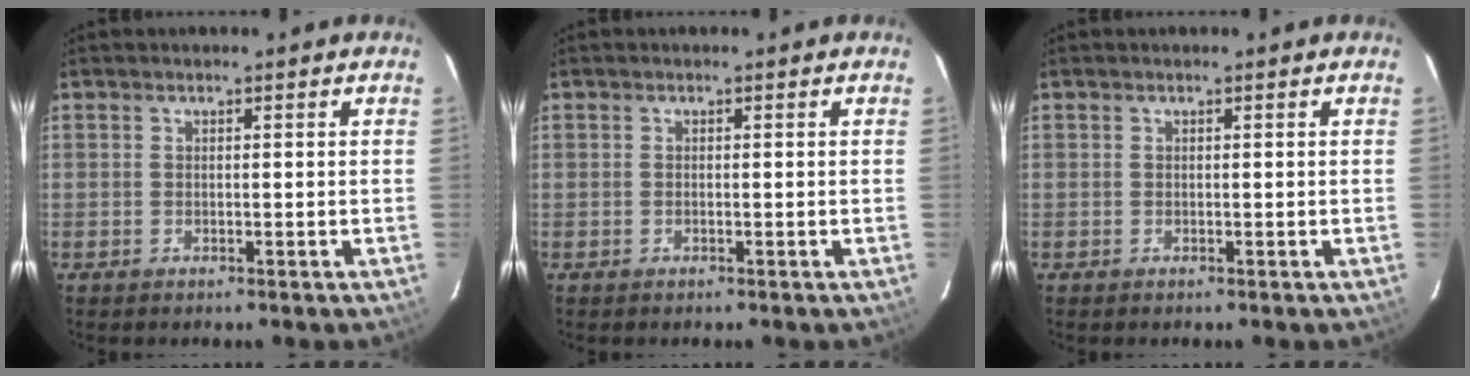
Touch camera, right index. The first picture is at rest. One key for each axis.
{"total": 0.0}
{"total": 0.0}